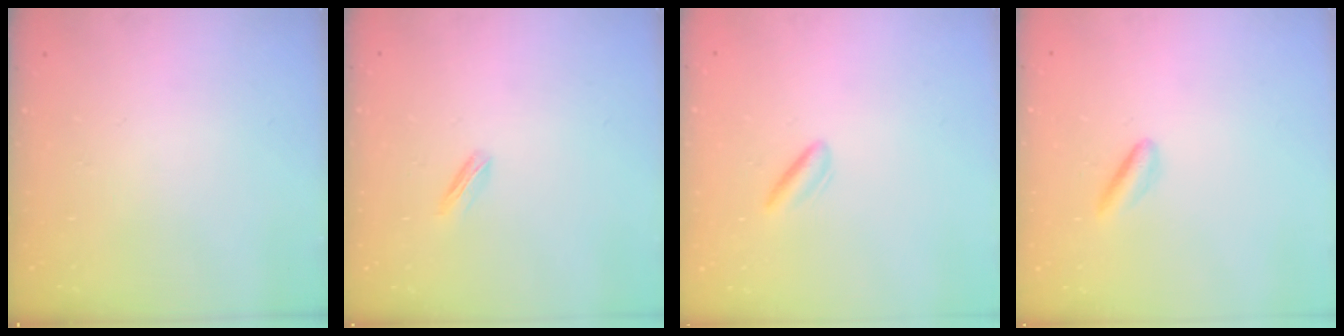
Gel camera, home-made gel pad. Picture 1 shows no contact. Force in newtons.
{"total": 2.2, "press": 2.2, "slide": 0.5}
{"total": 1.0, "press": 0.8, "slide": 0.6}
{"total": 2.9, "press": 2.8, "slide": 0.6}